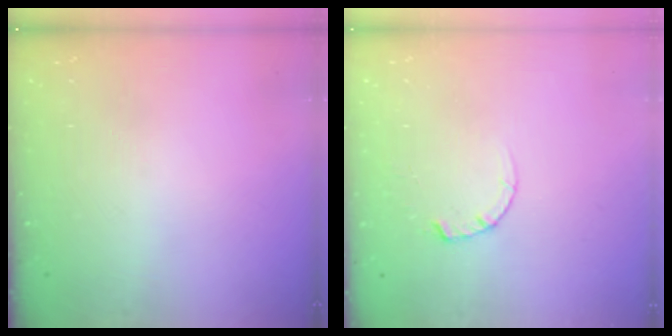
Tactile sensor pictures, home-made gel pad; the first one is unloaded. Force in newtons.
{"total": 2.4, "press": 2.4, "slide": 0.3}